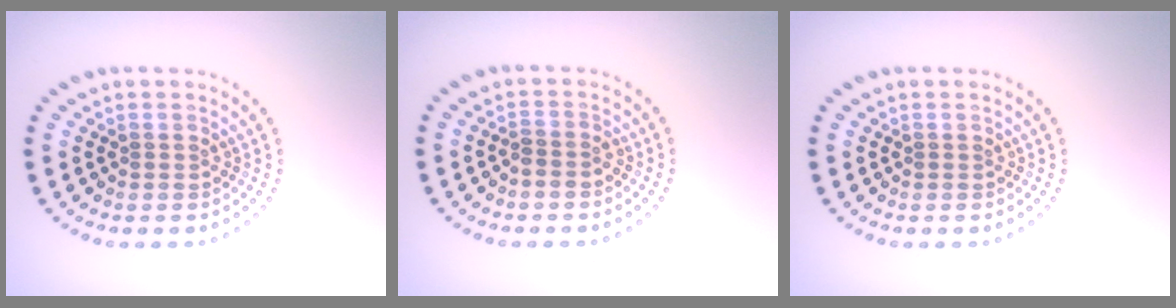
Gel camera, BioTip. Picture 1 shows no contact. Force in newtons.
{"total": 1.1, "press": 1.0, "slide": 0.6}
{"total": 0.0}